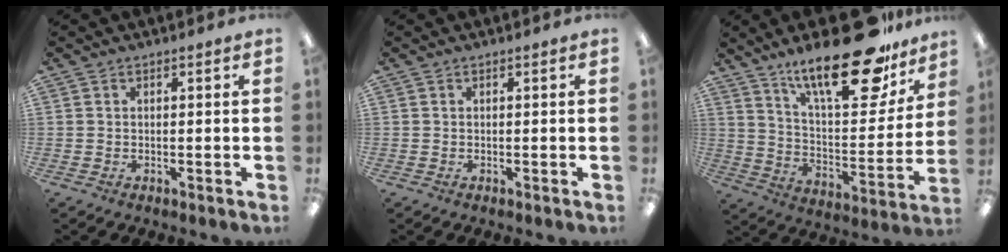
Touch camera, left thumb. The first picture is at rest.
{"total": 0.0}
{"total": 25.1, "force": [18.2, 8.0, 15.4], "torque": [-0.233, -0.115, 0.301]}